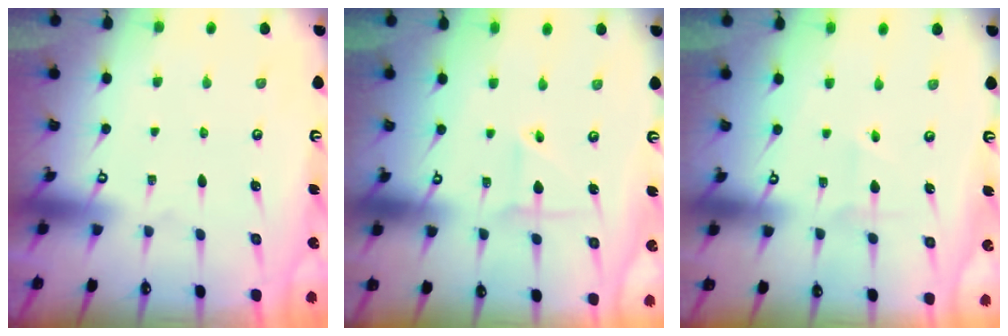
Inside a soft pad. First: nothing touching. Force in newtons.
{"total": 2.5, "press": 2.5, "slide": 0.1}
{"total": 1.6, "press": 1.5, "slide": 0.7}